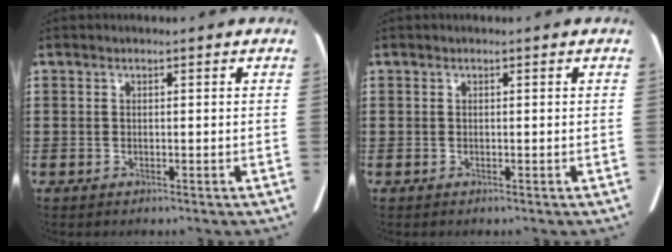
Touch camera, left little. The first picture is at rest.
{"total": 0.0}